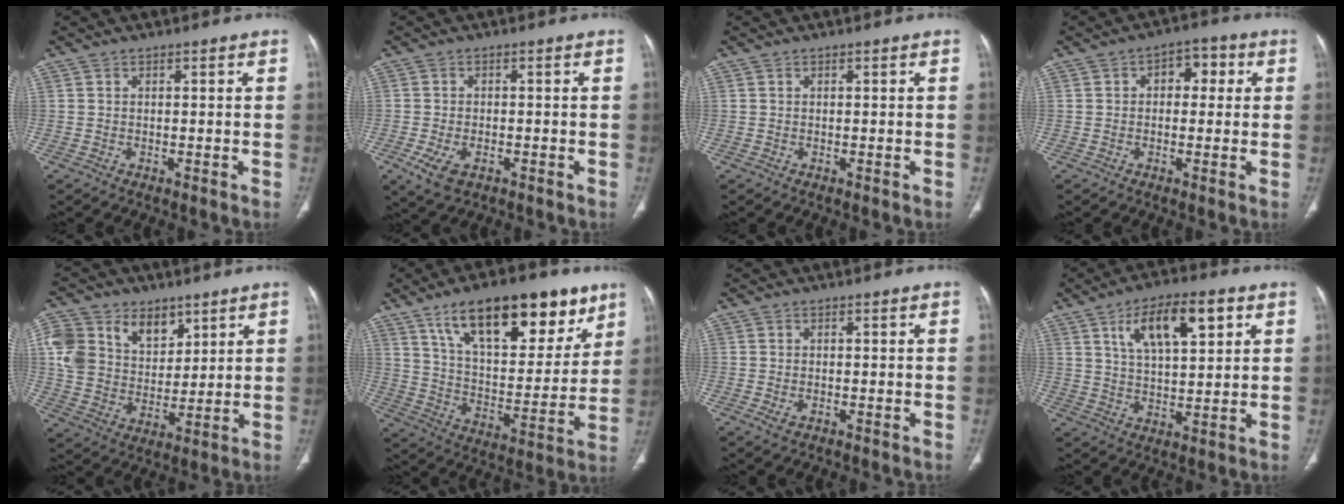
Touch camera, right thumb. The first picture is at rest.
{"total": 5.1, "force": [-2.1, 2.8, 3.7], "torque": [-0.077, 0.001, -0.030]}
{"total": 0.0}
{"total": 5.6, "force": [1.2, 3.7, 4.0], "torque": [-0.023, 0.013, 0.009]}
{"total": 15.7, "force": [6.8, 11.7, 7.9], "torque": [-0.131, -0.014, 0.134]}
{"total": 25.5, "force": [14.9, 10.9, 17.6], "torque": [-0.225, -0.040, 0.246]}
{"total": 1.8, "force": [-0.7, 1.0, 1.3], "torque": [-0.028, 0.004, -0.009]}
{"total": 12.8, "force": [5.5, 5.1, 10.4], "torque": [-0.158, -0.008, 0.094]}